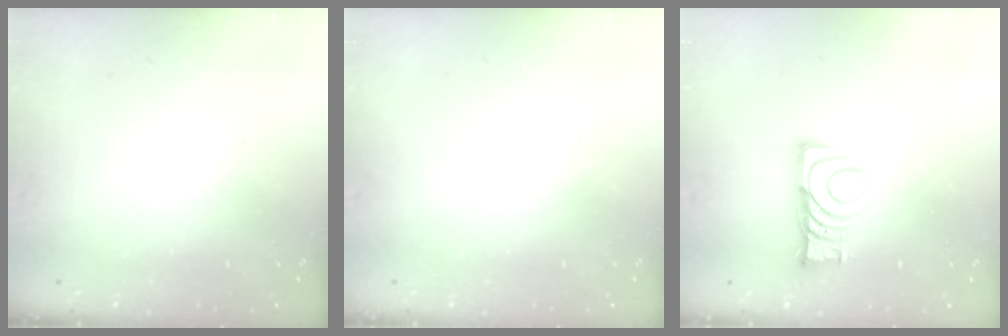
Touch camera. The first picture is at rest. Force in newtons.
{"total": 2.7, "press": 2.7, "slide": 0.3}
{"total": 8.9, "press": 8.9, "slide": 0.4}